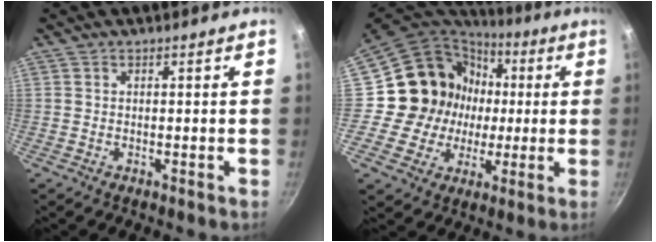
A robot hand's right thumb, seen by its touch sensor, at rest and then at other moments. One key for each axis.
{"total": 17.5, "fx": 0.9, "fy": 16.3, "fz": 6.3, "tx": -0.093, "ty": 0.023, "tz": 0.016}